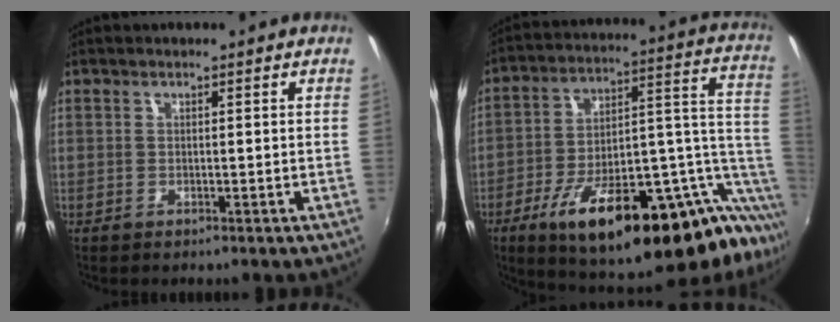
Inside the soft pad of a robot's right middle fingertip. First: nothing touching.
{"total": 30.7, "force": [-18.0, 8.7, 23.3], "torque": [-0.318, -0.008, -0.269]}